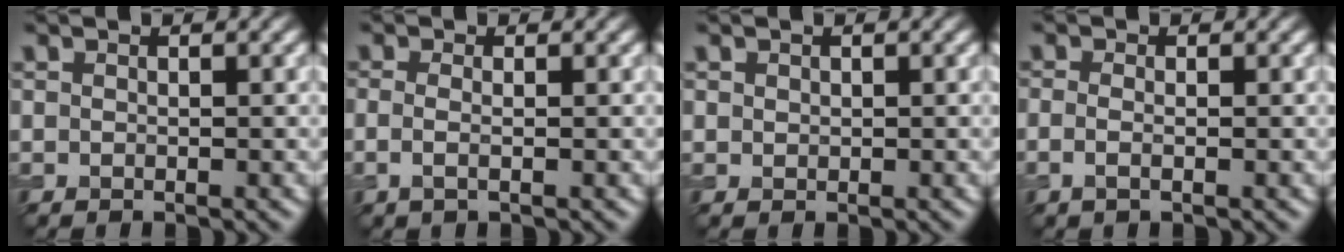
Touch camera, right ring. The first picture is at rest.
{"total": 1.5, "force": [-0.3, 0.5, 1.3], "torque": [-0.029, -0.006, -0.010]}
{"total": 0.6, "force": [0.3, 0.5, 0.1], "torque": [0.002, -0.002, 0.006]}
{"total": 1.2, "force": [-0.3, 0.5, 1.1], "torque": [-0.026, -0.005, -0.011]}